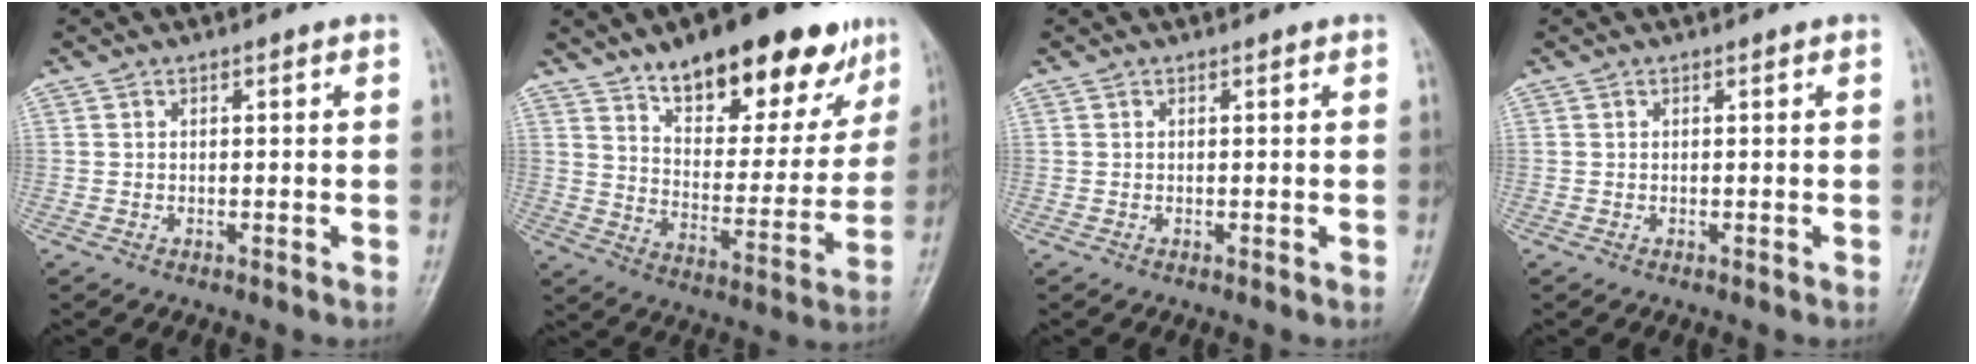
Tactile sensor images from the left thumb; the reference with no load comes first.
{"total": 22.6, "force": [14.6, 9.3, 14.4], "torque": [-0.153, -0.052, 0.224]}
{"total": 0.0}
{"total": 0.0}